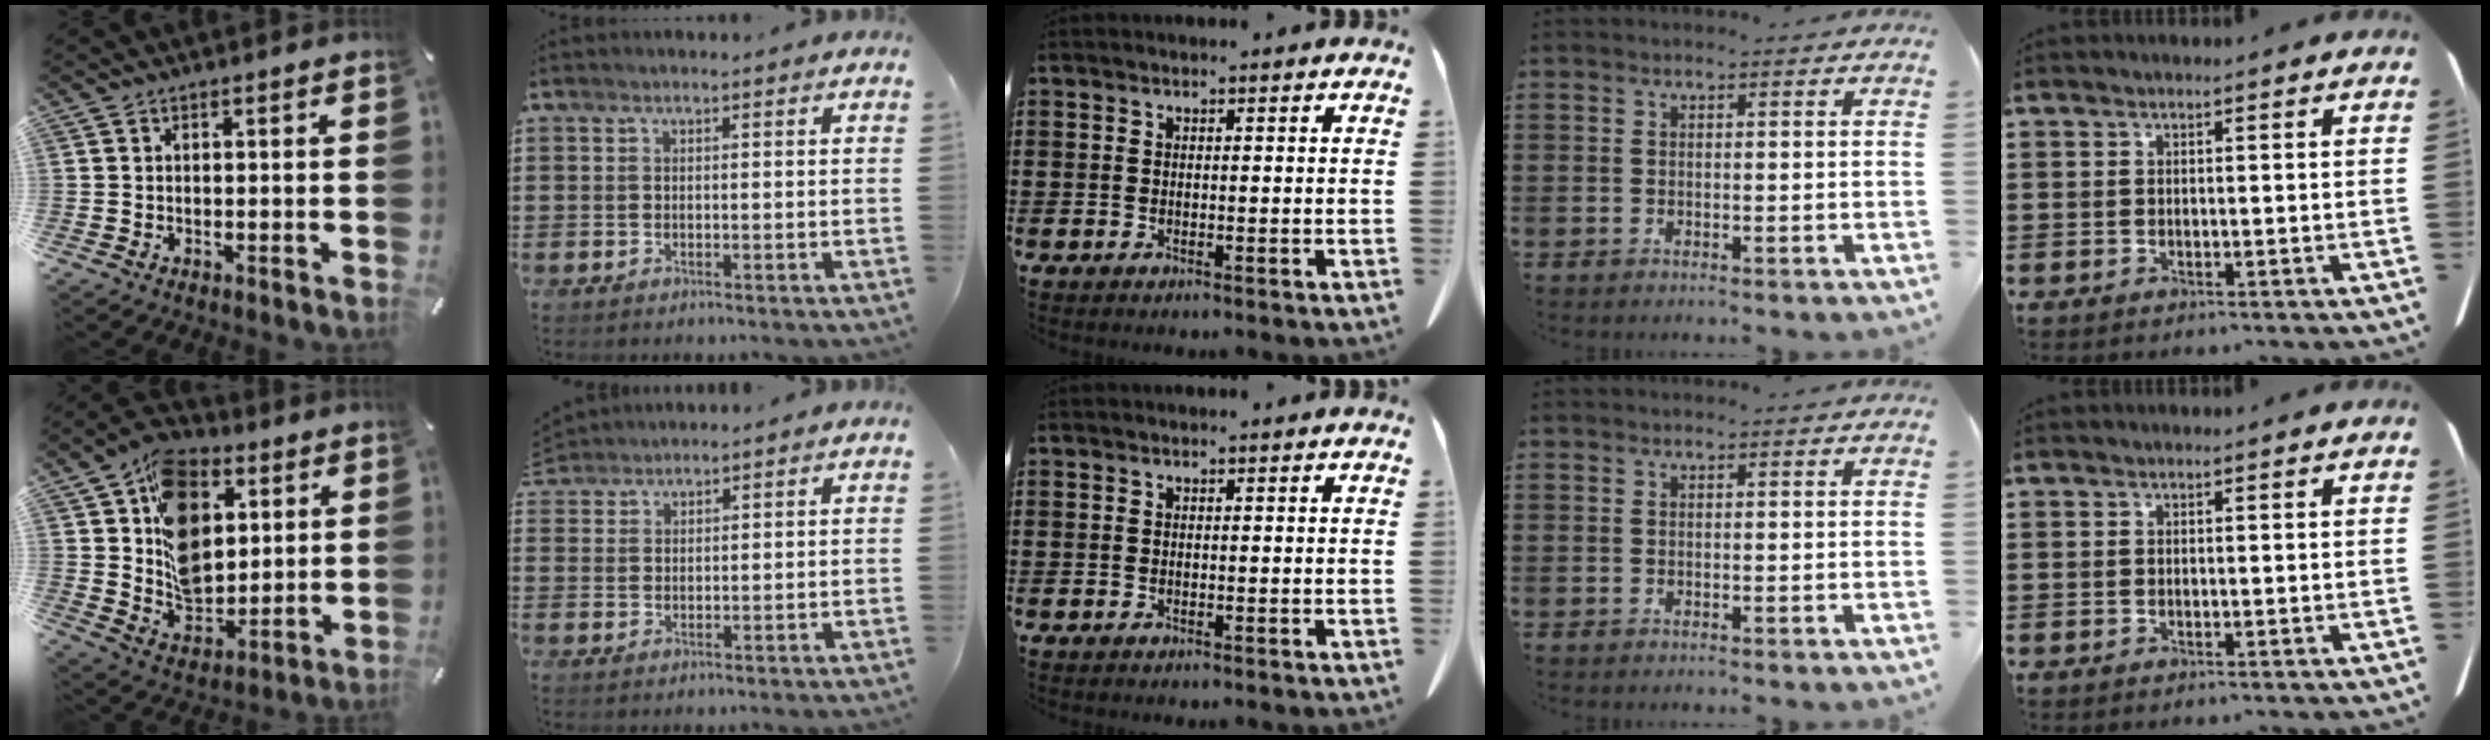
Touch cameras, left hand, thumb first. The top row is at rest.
{"thumb": {"total": 16.4, "force": [5.2, 12.4, 9.4], "torque": [-0.158, -0.018, 0.100]}, "index": {"total": 2.1, "force": [2.1, 0.2, -0.4], "torque": [0.002, -0.002, 0.042]}}